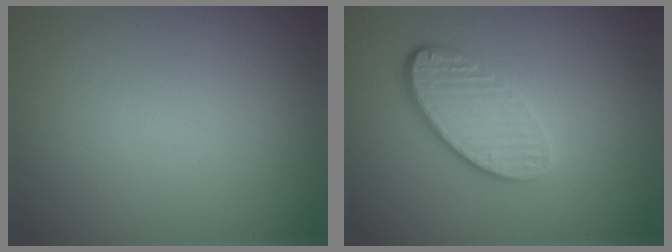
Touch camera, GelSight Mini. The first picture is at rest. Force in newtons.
{"total": 4.6, "press": 3.3, "slide": 3.2}